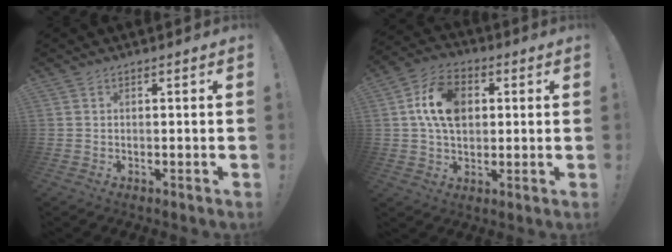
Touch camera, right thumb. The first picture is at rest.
{"total": 13.3, "force": [2.8, 9.3, 9.1], "torque": [-0.162, 0.012, 0.054]}